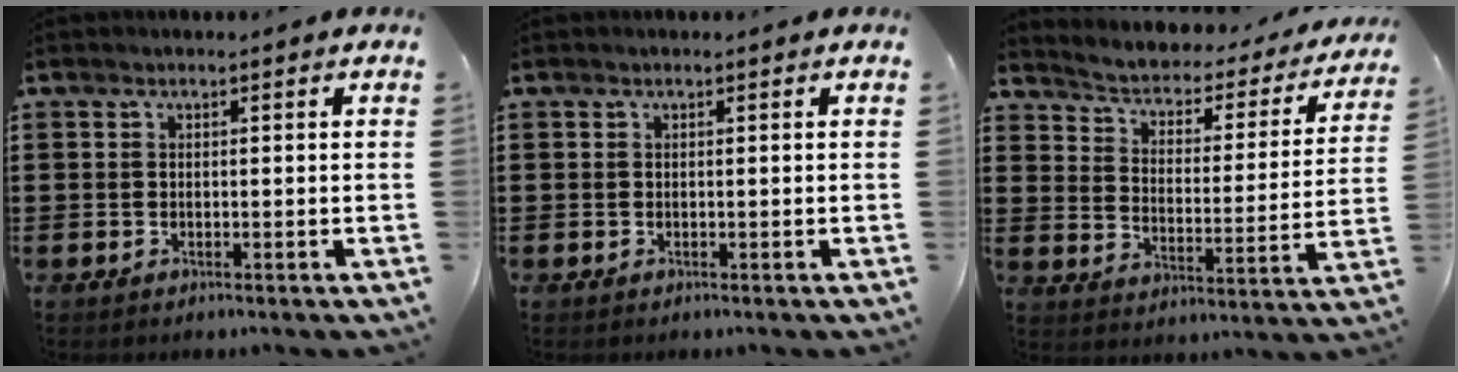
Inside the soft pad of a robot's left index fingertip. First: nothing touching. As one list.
[{"total": 0.0}, {"total": 1.9, "force": [1.2, 1.1, 0.9], "torque": [-0.031, -0.022, 0.009]}]